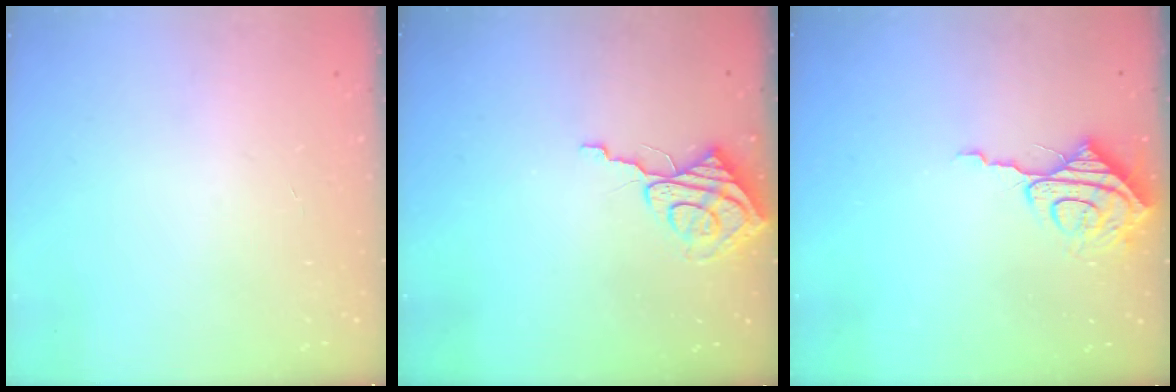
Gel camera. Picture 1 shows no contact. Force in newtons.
{"total": 8.5, "press": 8.4, "slide": 0.6}
{"total": 8.3, "press": 8.3, "slide": 0.2}